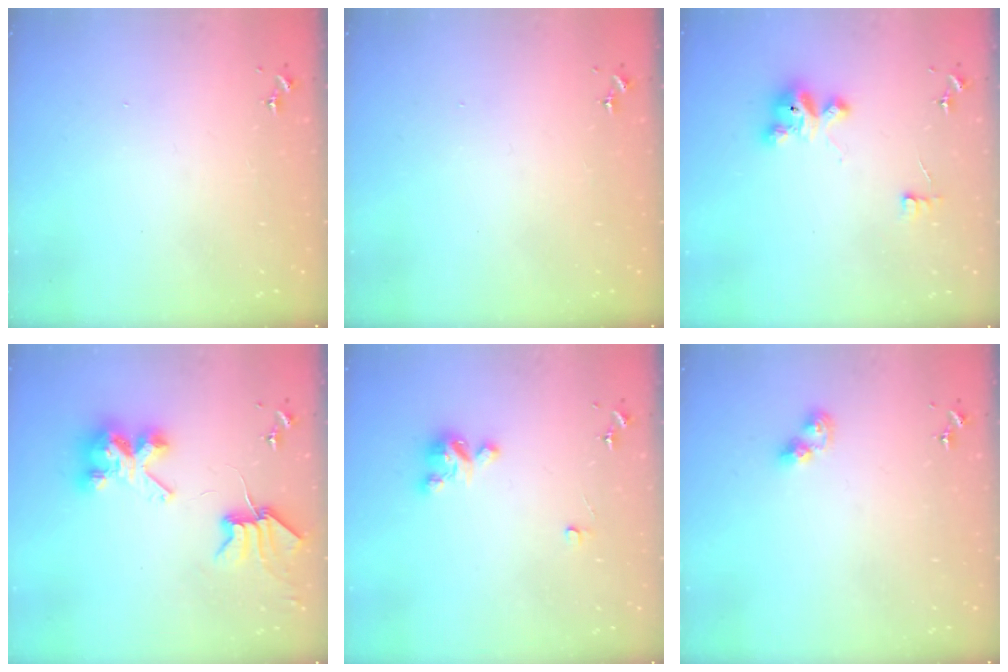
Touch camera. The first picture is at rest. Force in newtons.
{"total": 0.0}
{"total": 5.5, "press": 5.5, "slide": 0.3}
{"total": 8.5, "press": 8.4, "slide": 1.1}
{"total": 5.2, "press": 5.2, "slide": 0.4}
{"total": 6.0, "press": 6.0, "slide": 0.4}